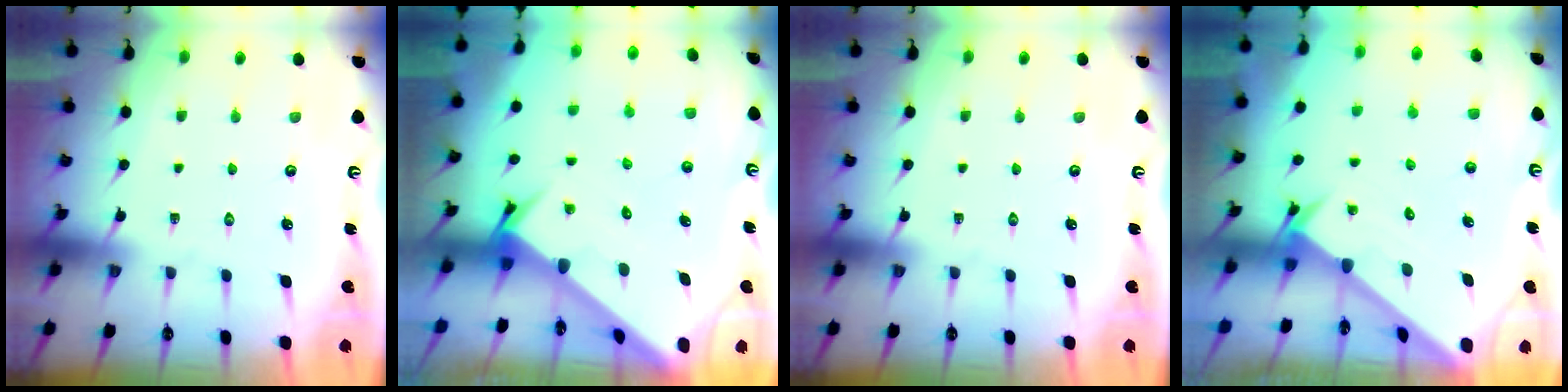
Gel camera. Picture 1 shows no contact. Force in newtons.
{"total": 3.2, "press": 3.1, "slide": 0.2}
{"total": 0.0}
{"total": 2.1, "press": 2.1, "slide": 0.1}